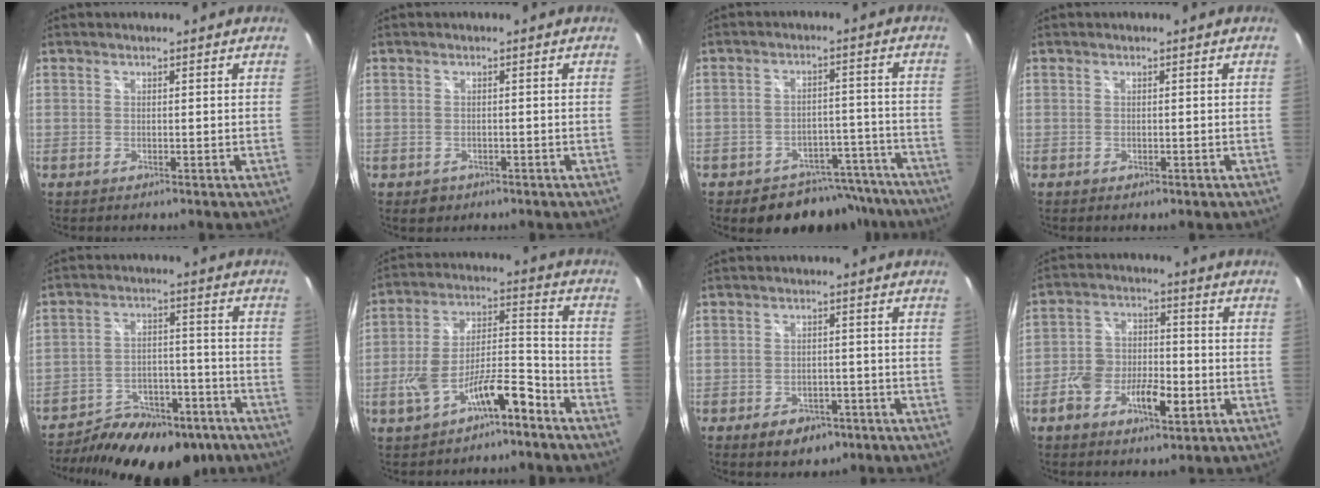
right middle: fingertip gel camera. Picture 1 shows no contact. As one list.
[{"total": 2.1, "force": [-1.0, 1.7, 0.7], "torque": [-0.015, -0.004, -0.011]}, {"total": 12.0, "force": [-9.7, 6.5, 2.7], "torque": [-0.047, 0.029, -0.110]}, {"total": 0.7, "force": [-0.4, 0.5, 0.3], "torque": [-0.004, -0.005, -0.008]}, {"total": 20.7, "force": [-15.6, 9.2, 10.0], "torque": [-0.189, -0.007, -0.214]}, {"total": 12.6, "force": [-7.5, 4.4, 9.0], "torque": [-0.170, 0.014, -0.122]}, {"total": 6.2, "force": [-3.8, 4.1, 2.7], "torque": [-0.059, -0.001, -0.044]}, {"total": 10.4, "force": [-4.3, 5.3, 7.8], "torque": [-0.161, 0.005, -0.074]}]